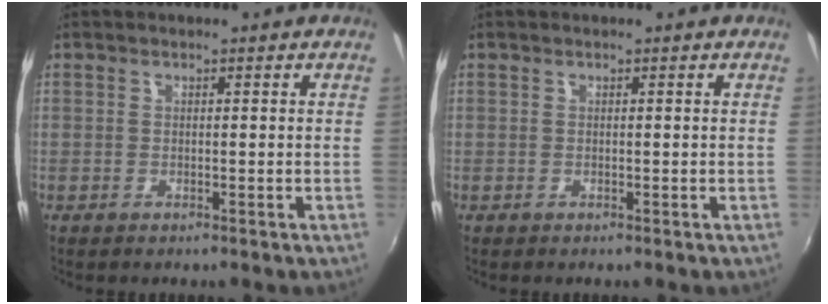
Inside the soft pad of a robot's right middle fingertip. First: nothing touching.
{"total": 0.0}